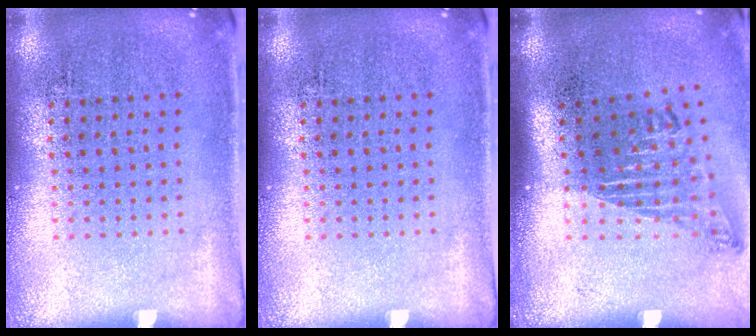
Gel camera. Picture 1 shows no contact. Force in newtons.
{"total": 0.0}
{"total": 1.7, "press": 1.1, "slide": 1.3}